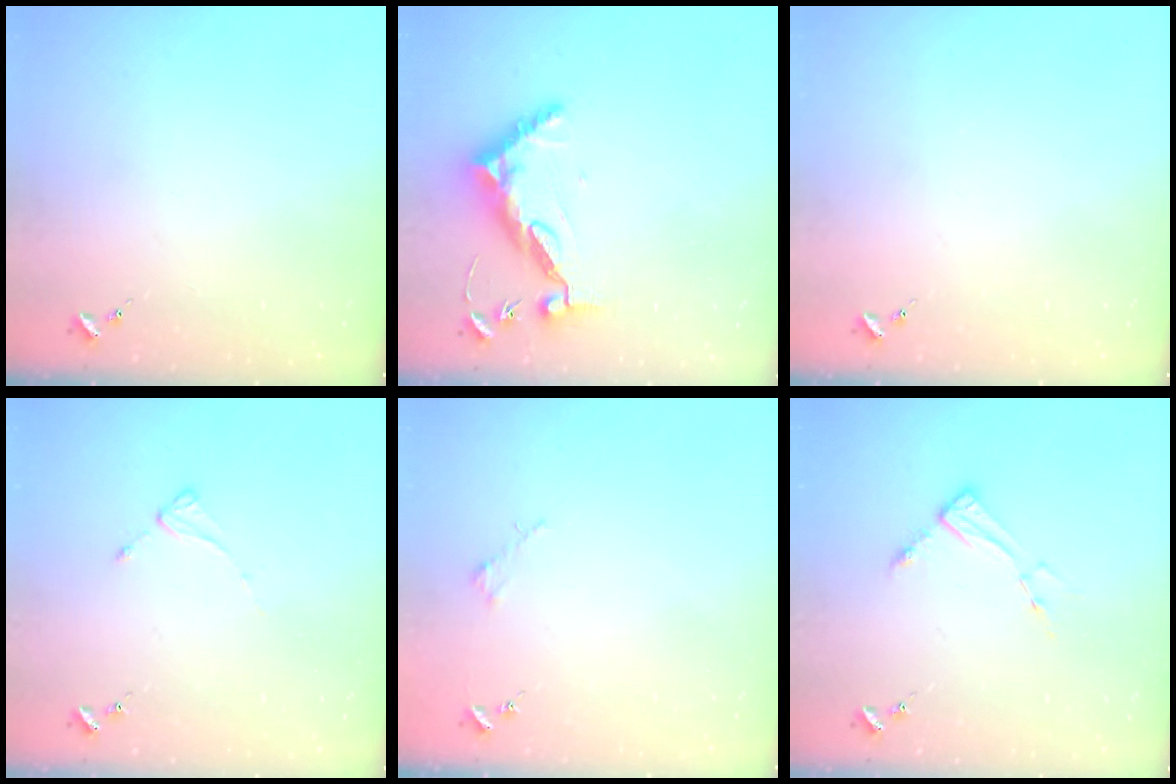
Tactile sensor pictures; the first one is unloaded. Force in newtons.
{"total": 10.6, "press": 10.5, "slide": 0.9}
{"total": 0.0}
{"total": 2.0, "press": 2.0, "slide": 0.3}
{"total": 1.8, "press": 1.8, "slide": 0.2}
{"total": 6.2, "press": 6.2, "slide": 0.4}